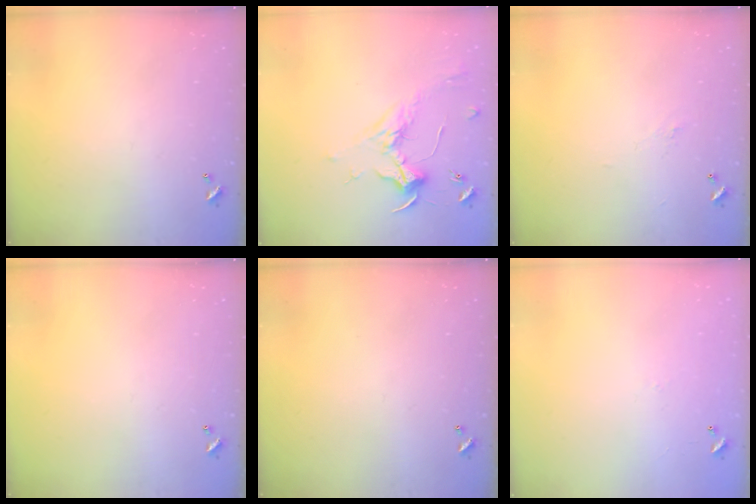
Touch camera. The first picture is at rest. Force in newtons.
{"total": 1.8, "press": 1.7, "slide": 0.7}
{"total": 1.6, "press": 1.5, "slide": 0.5}
{"total": 0.0}
{"total": 0.0}
{"total": 7.7, "press": 7.7, "slide": 0.5}